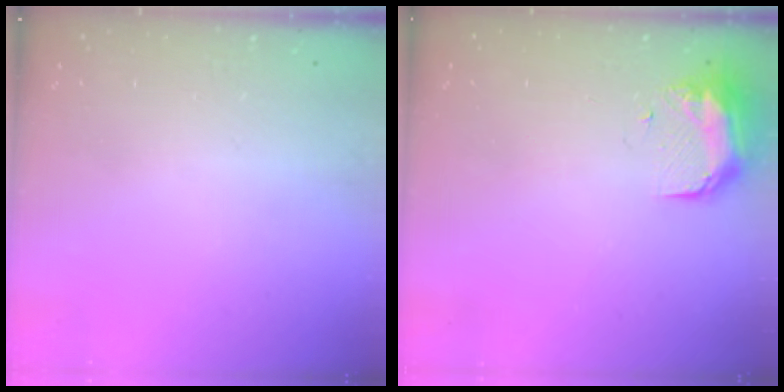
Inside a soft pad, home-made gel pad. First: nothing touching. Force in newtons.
{"total": 11.2, "press": 9.8, "slide": 5.5}